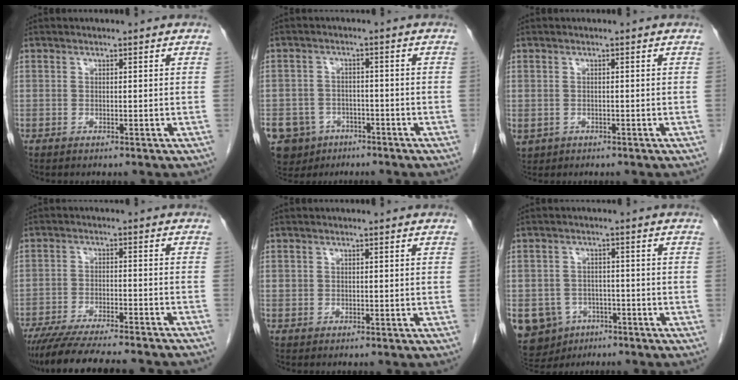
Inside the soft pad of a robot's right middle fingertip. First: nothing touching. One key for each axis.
{"total": 9.0, "fx": -5.3, "fy": 7.0, "fz": 1.9, "tx": -0.047, "ty": 0.005, "tz": -0.078}
{"total": 2.5, "fx": -0.9, "fy": 2.1, "fz": 0.8, "tx": -0.015, "ty": -0.001, "tz": -0.006}
{"total": 17.9, "fx": -15.9, "fy": 1.4, "fz": 8.2, "tx": -0.127, "ty": -0.031, "tz": -0.225}
{"total": 0.7, "fx": 0.2, "fy": 0.7, "fz": 0.1, "tx": 0.007, "ty": 0.003, "tz": 0.002}
{"total": 10.2, "fx": -4.7, "fy": 8.5, "fz": 2.9, "tx": -0.079, "ty": 0.008, "tz": -0.063}